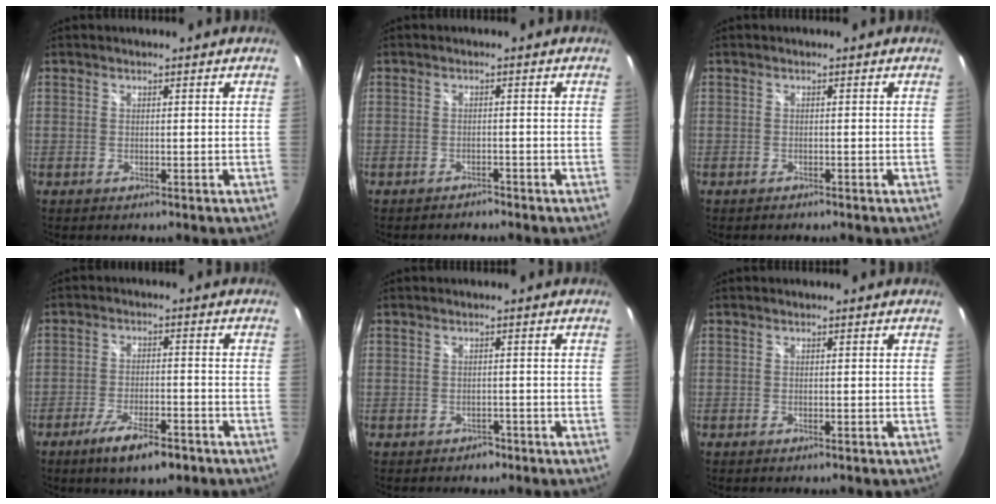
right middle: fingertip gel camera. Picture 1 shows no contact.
{"total": 1.9, "force": [-1.8, 0.6, 0.3], "torque": [-0.009, -0.005, -0.029]}
{"total": 0.9, "force": [-0.8, 0.3, 0.2], "torque": [-0.006, -0.002, -0.015]}
{"total": 9.2, "force": [-6.0, 2.6, 6.4], "torque": [-0.134, -0.017, -0.098]}
{"total": 2.1, "force": [-1.5, 1.4, 0.5], "torque": [-0.013, -0.003, -0.019]}
{"total": 0.7, "force": [-0.5, 0.2, 0.4], "torque": [-0.007, 0.000, -0.008]}